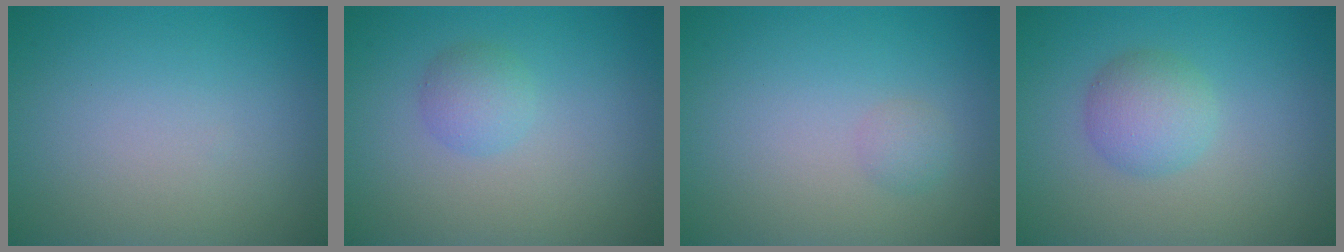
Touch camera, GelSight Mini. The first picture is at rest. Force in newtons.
{"total": 1.9, "press": 1.9, "slide": 0.1}
{"total": 1.0, "press": 1.0, "slide": 0.0}
{"total": 2.9, "press": 2.9, "slide": 0.1}